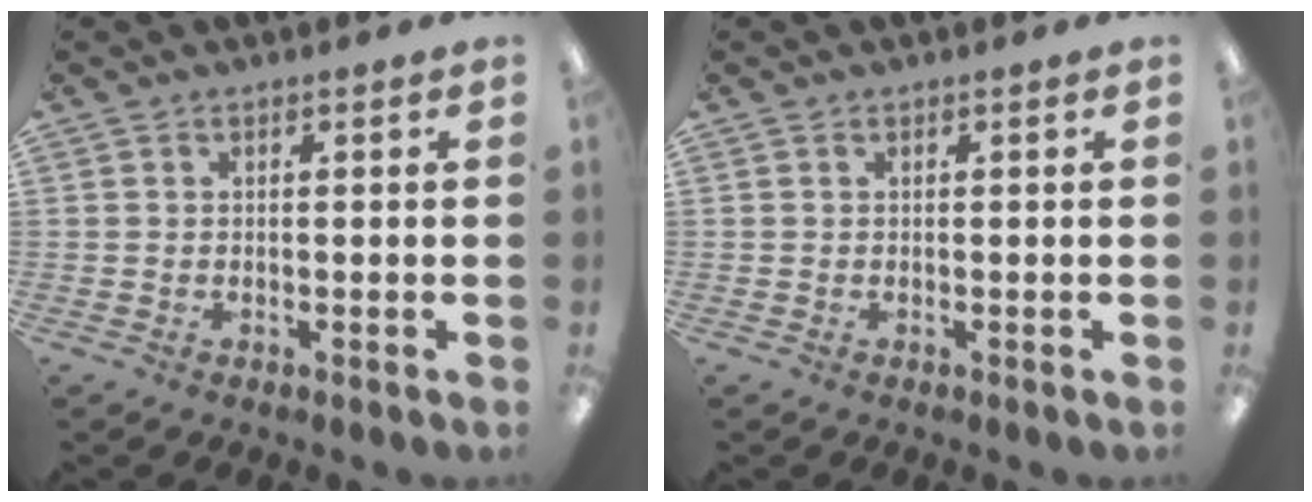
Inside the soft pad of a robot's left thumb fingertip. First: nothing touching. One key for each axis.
{"total": 0.0}